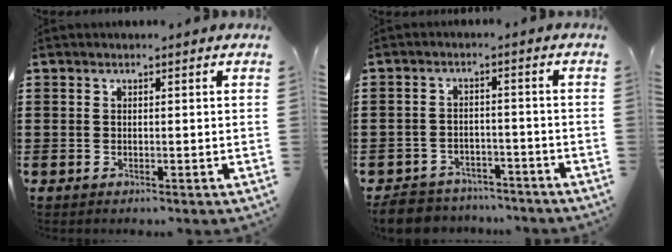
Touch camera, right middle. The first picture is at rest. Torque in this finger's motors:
{"motor_torque": [0.14, -0.09, 0.04, 0.05]}